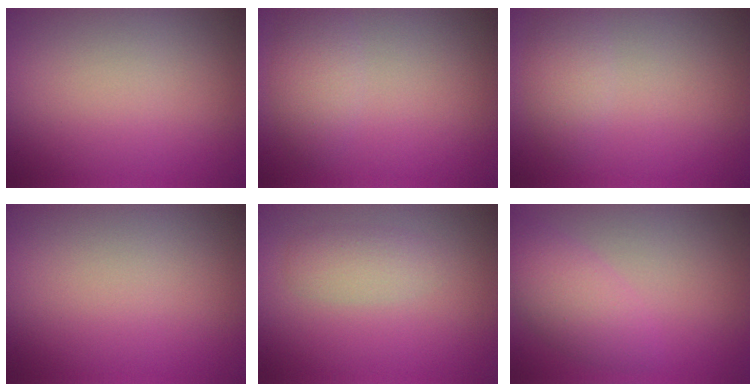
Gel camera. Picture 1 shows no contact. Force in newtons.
{"total": 2.3, "press": 2.3, "slide": 0.0}
{"total": 2.0, "press": 2.0, "slide": 0.0}
{"total": 0.0}
{"total": 1.8, "press": 1.8, "slide": 0.1}
{"total": 3.3, "press": 3.3, "slide": 0.1}